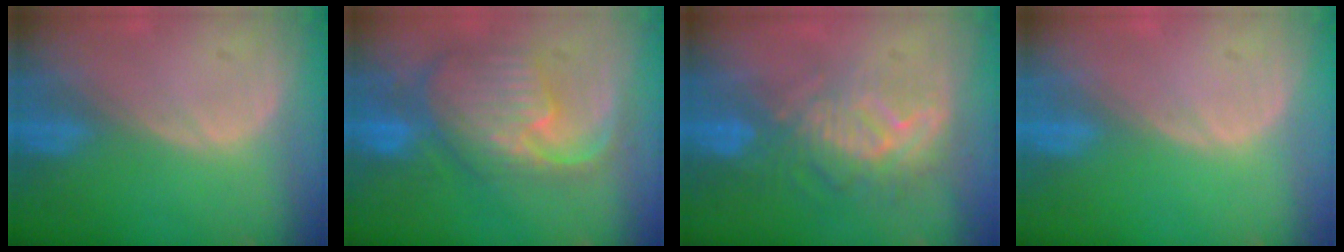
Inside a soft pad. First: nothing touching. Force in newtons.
{"total": 10.9, "press": 9.6, "slide": 5.2}
{"total": 9.5, "press": 8.3, "slide": 4.7}
{"total": 0.0}